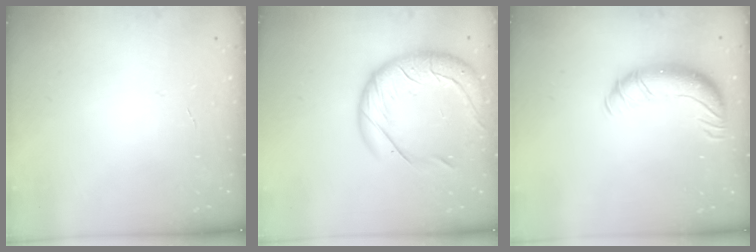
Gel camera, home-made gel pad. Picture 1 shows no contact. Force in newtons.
{"total": 21.1, "press": 20.8, "slide": 3.1}
{"total": 11.1, "press": 10.9, "slide": 2.4}